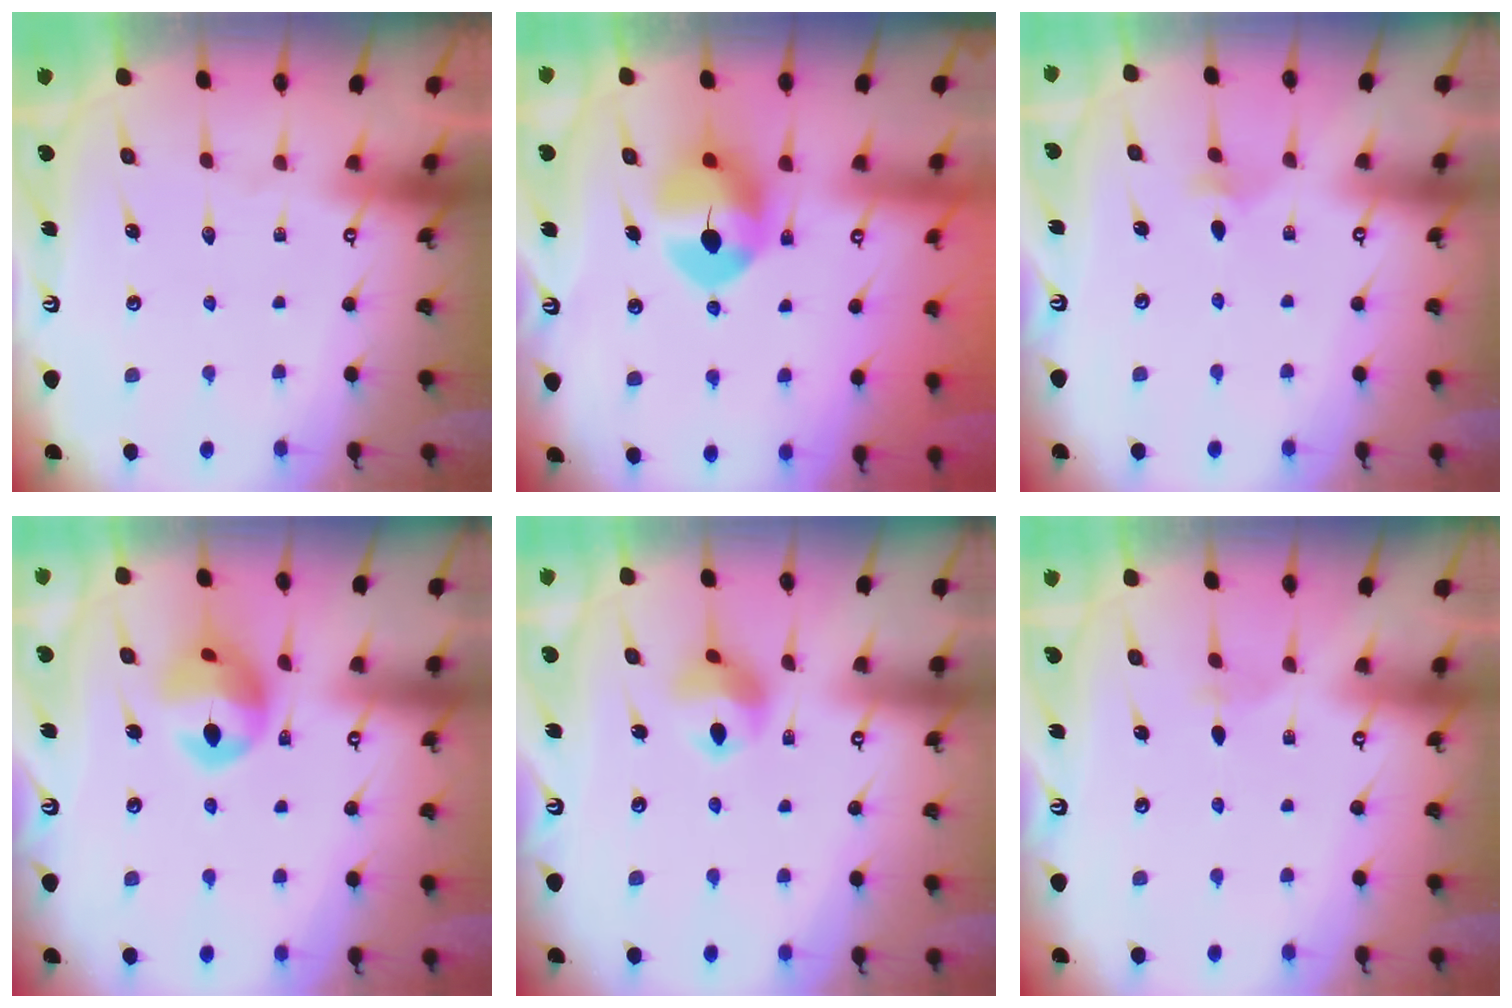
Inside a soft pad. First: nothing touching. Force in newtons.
{"total": 8.8, "press": 8.7, "slide": 1.0}
{"total": 2.4, "press": 2.3, "slide": 0.6}
{"total": 12.2, "press": 12.1, "slide": 1.4}
{"total": 9.0, "press": 8.9, "slide": 1.1}
{"total": 1.6, "press": 1.6, "slide": 0.4}